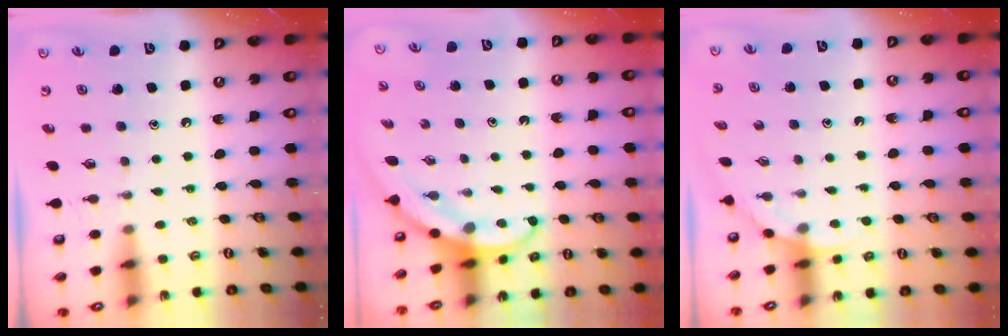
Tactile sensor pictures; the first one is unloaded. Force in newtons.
{"total": 3.6, "press": 3.5, "slide": 0.4}
{"total": 2.0, "press": 2.0, "slide": 0.0}